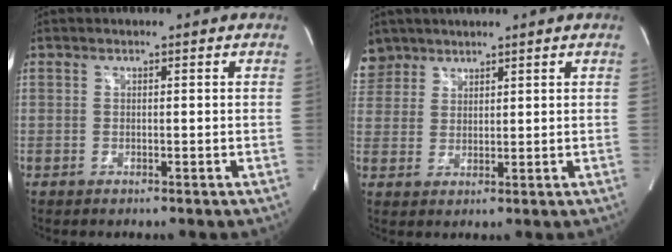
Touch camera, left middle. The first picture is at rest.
{"total": 5.4, "force": [4.3, 3.2, -0.2], "torque": [0.008, 0.010, 0.088]}